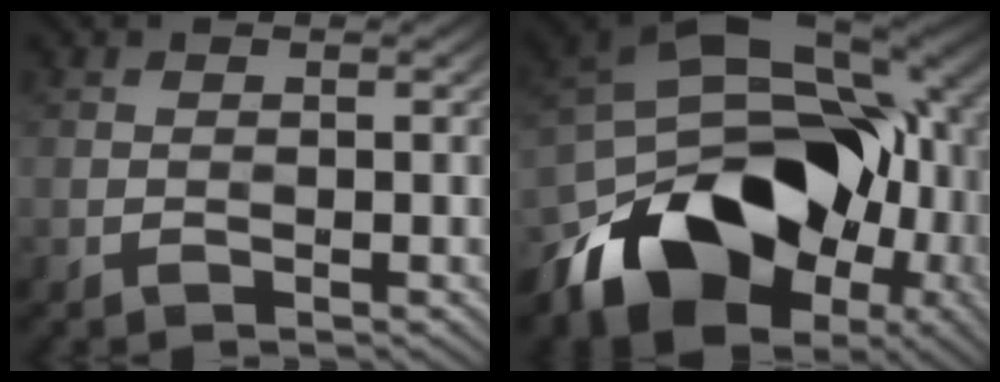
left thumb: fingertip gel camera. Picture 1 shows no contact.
{"total": 18.0, "force": [-5.6, 12.1, 12.1], "torque": [-0.229, -0.024, -0.089]}